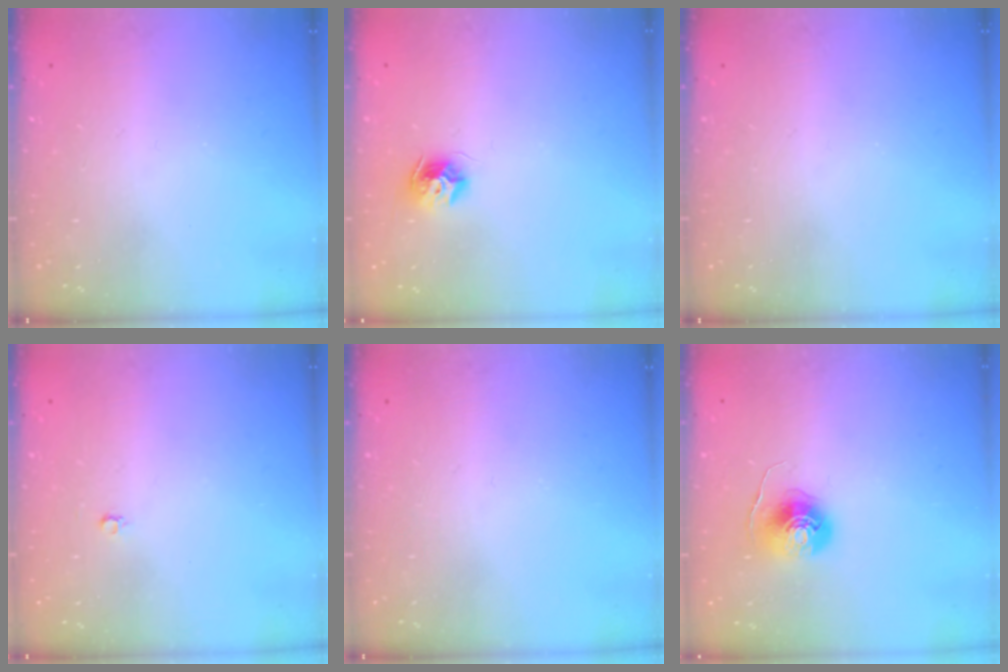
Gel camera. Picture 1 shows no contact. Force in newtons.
{"total": 8.7, "press": 8.7, "slide": 0.0}
{"total": 0.0}
{"total": 2.2, "press": 2.2, "slide": 0.2}
{"total": 0.0}
{"total": 7.7, "press": 7.7, "slide": 0.4}